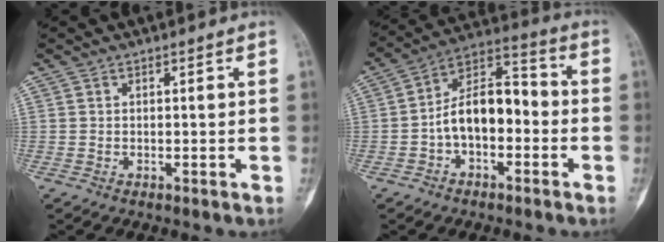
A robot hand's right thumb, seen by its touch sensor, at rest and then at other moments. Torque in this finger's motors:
{"motor_torque": [0.42, 0.35, 0.83, -0.81, 0.05]}